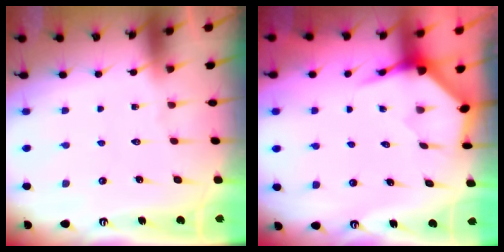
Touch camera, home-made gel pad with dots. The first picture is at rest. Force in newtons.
{"total": 4.0, "press": 3.9, "slide": 0.4}